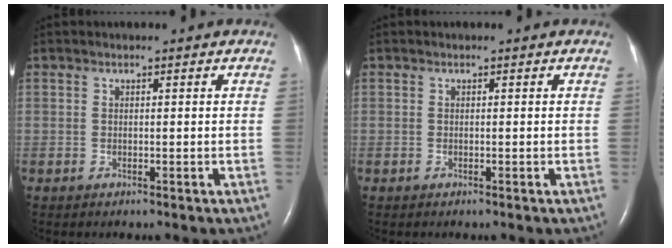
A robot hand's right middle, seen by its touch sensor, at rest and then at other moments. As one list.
[{"total": 0.0}]